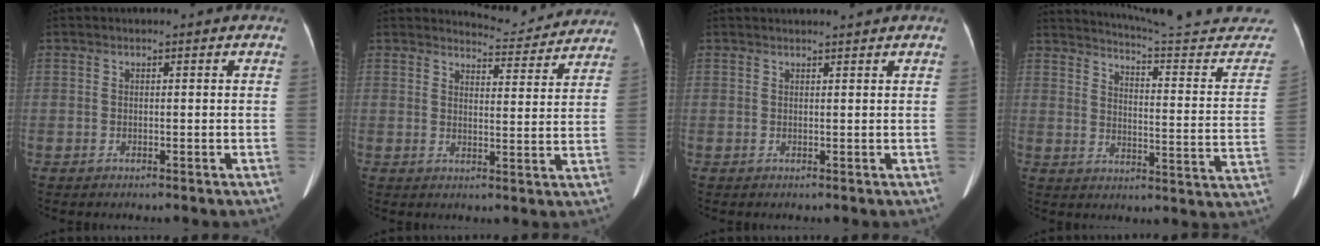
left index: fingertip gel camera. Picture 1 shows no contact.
{"total": 8.9, "force": [8.9, 1.0, 0.0], "torque": [0.006, -0.015, 0.099]}
{"total": 2.9, "force": [2.7, -0.5, 0.9], "torque": [-0.012, 0.012, 0.037]}
{"total": 25.7, "force": [24.6, -0.3, 7.5], "torque": [-0.106, -0.127, 0.294]}